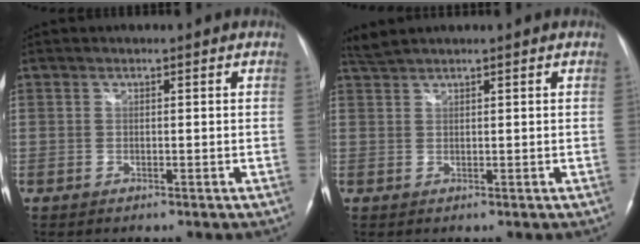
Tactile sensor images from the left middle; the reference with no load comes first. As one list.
[{"total": 2.0, "force": [1.9, -0.4, 0.5], "torque": [-0.017, 0.016, 0.045]}]